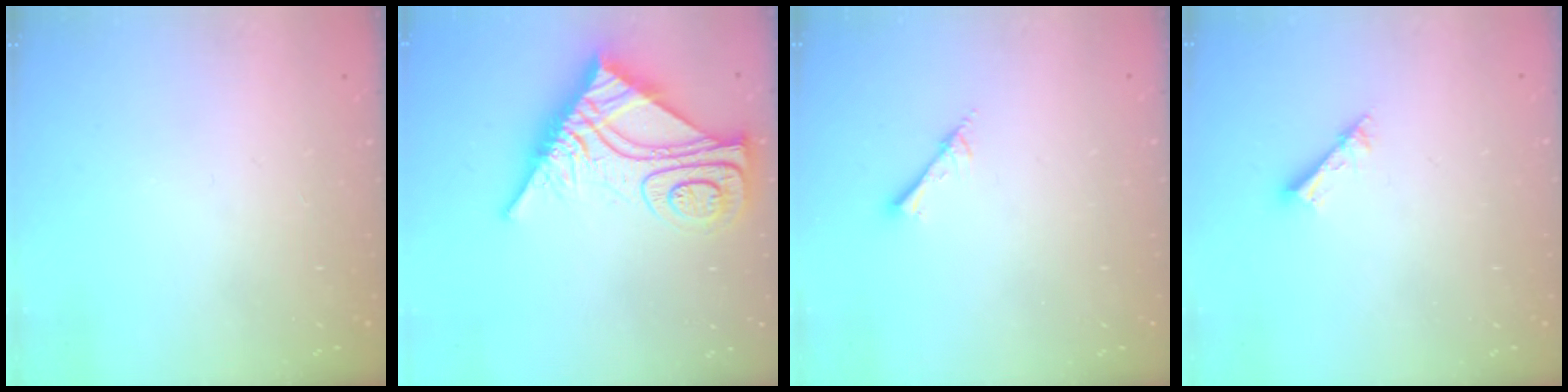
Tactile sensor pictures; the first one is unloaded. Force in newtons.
{"total": 15.3, "press": 15.3, "slide": 1.3}
{"total": 2.0, "press": 2.0, "slide": 0.2}
{"total": 2.5, "press": 2.5, "slide": 0.1}